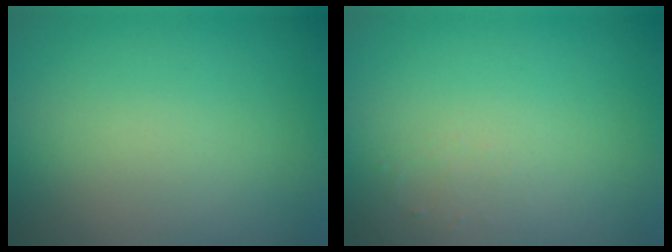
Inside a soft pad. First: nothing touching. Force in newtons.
{"total": 0.8, "press": 0.8, "slide": 0.3}